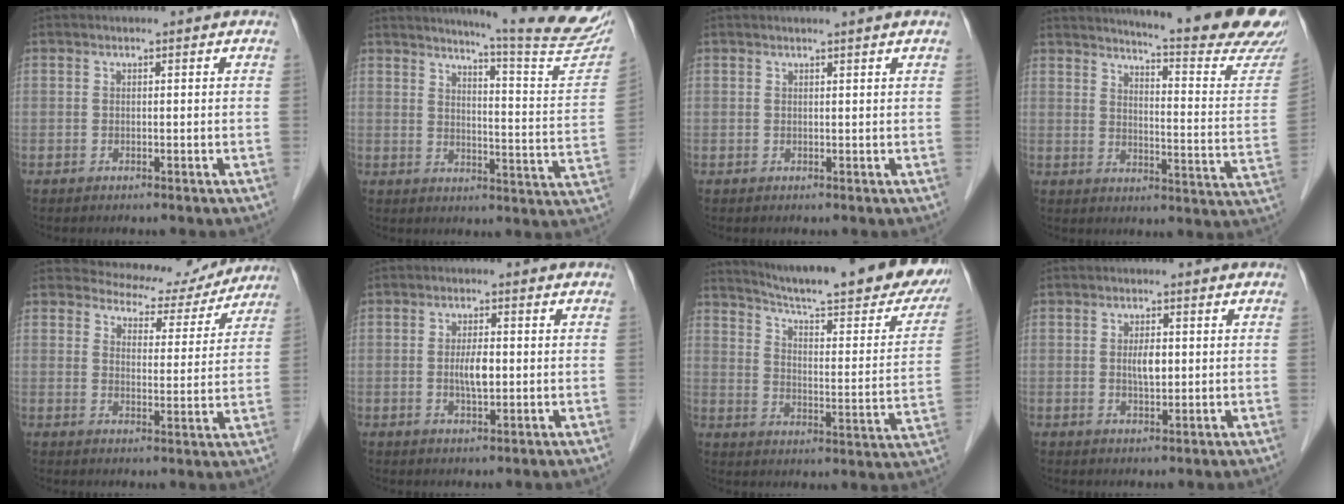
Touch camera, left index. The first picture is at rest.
{"total": 18.9, "force": [17.3, -0.5, 7.7], "torque": [-0.106, -0.098, 0.197]}
{"total": 1.3, "force": [1.1, -0.4, 0.5], "torque": [-0.015, 0.000, 0.024]}
{"total": 23.2, "force": [21.0, 0.2, 9.9], "torque": [-0.139, -0.114, 0.246]}
{"total": 10.3, "force": [9.7, 3.4, 0.4], "torque": [0.006, -0.002, 0.114]}
{"total": 3.4, "force": [-0.2, 1.0, 3.3], "torque": [-0.064, -0.001, -0.002]}
{"total": 28.1, "force": [24.7, 2.7, 13.1], "torque": [-0.198, -0.073, 0.315]}
{"total": 2.7, "force": [0.3, 1.0, 2.5], "torque": [-0.046, -0.001, 0.006]}